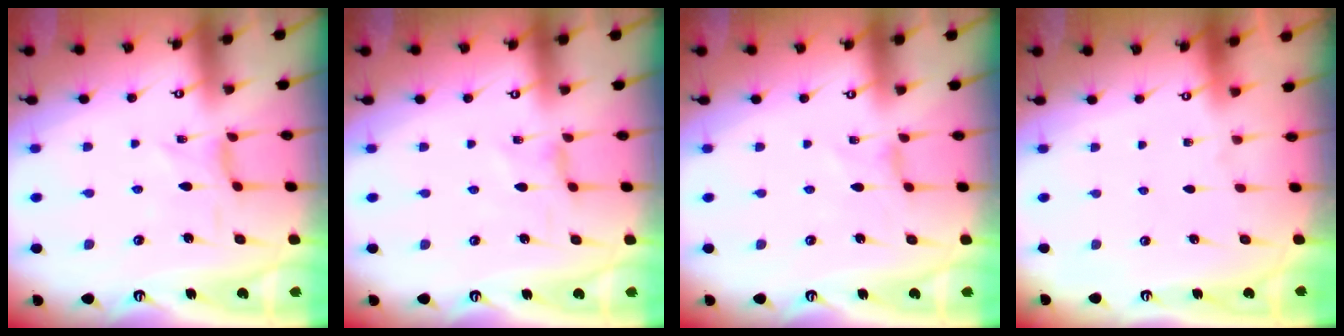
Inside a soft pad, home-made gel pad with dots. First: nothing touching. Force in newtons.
{"total": 1.8, "press": 1.7, "slide": 0.4}
{"total": 0.0}
{"total": 0.0}